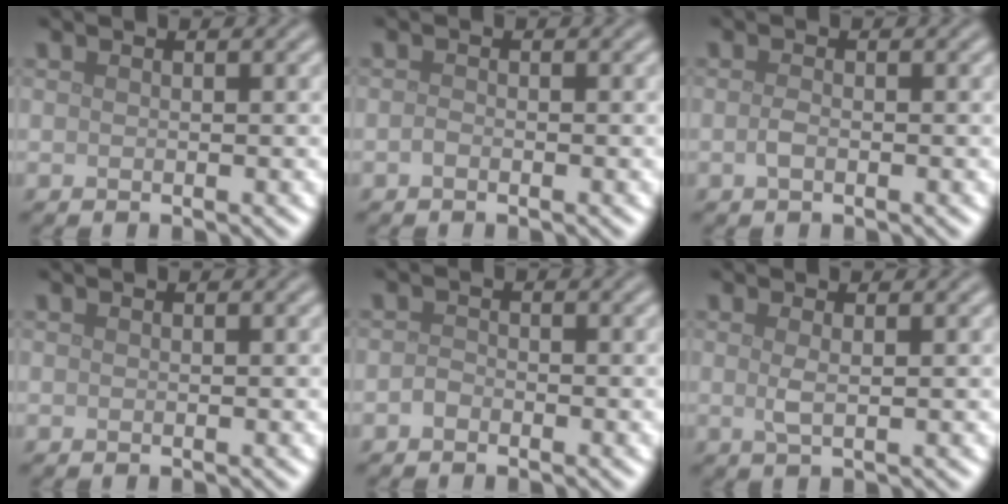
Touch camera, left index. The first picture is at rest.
{"total": 0.6, "force": [-0.3, 0.3, 0.3], "torque": [-0.008, -0.001, -0.008]}
{"total": 1.0, "force": [-0.4, 0.5, 0.8], "torque": [-0.020, -0.001, -0.009]}
{"total": 0.0}
{"total": 0.9, "force": [-0.6, 0.6, 0.3], "torque": [-0.007, 0.001, -0.014]}
{"total": 1.3, "force": [0.2, 0.3, 1.3], "torque": [-0.025, 0.000, 0.002]}